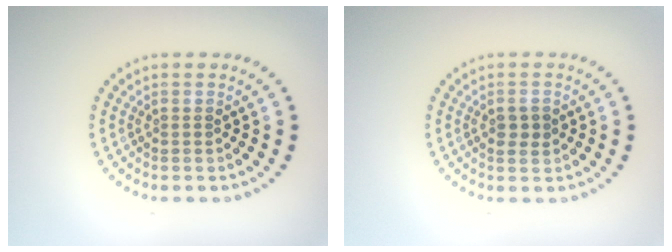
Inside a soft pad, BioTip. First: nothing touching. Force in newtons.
{"total": 1.6, "press": 1.6, "slide": 0.1}